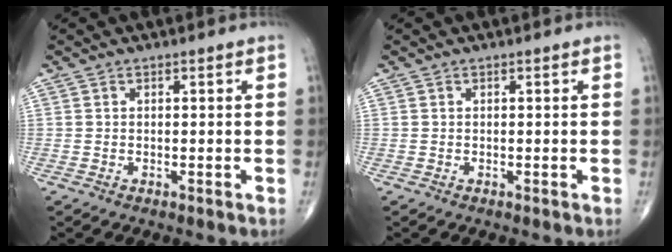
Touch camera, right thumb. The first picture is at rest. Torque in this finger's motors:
{"motor_torque": [-0.02, -0.01, 0.00, 0.00, 0.00]}